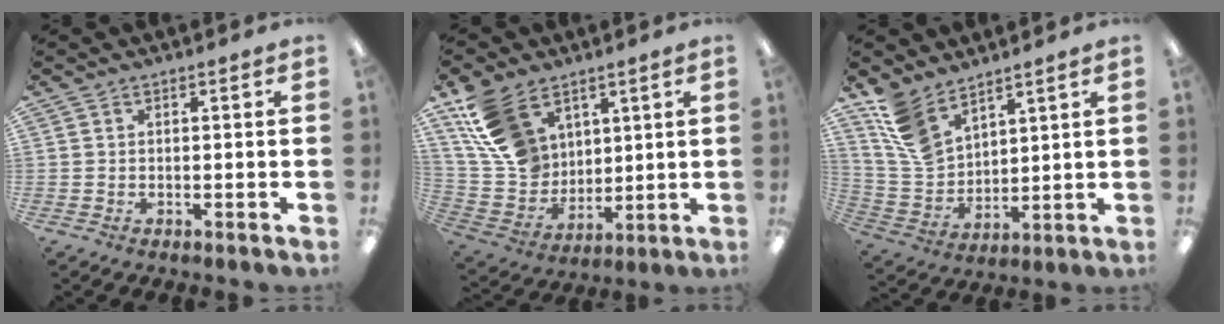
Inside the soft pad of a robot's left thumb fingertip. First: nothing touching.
{"total": 16.3, "force": [9.3, 11.1, 7.4], "torque": [-0.183, -0.036, 0.184]}
{"total": 11.3, "force": [8.6, 5.9, 4.3], "torque": [-0.111, -0.032, 0.172]}